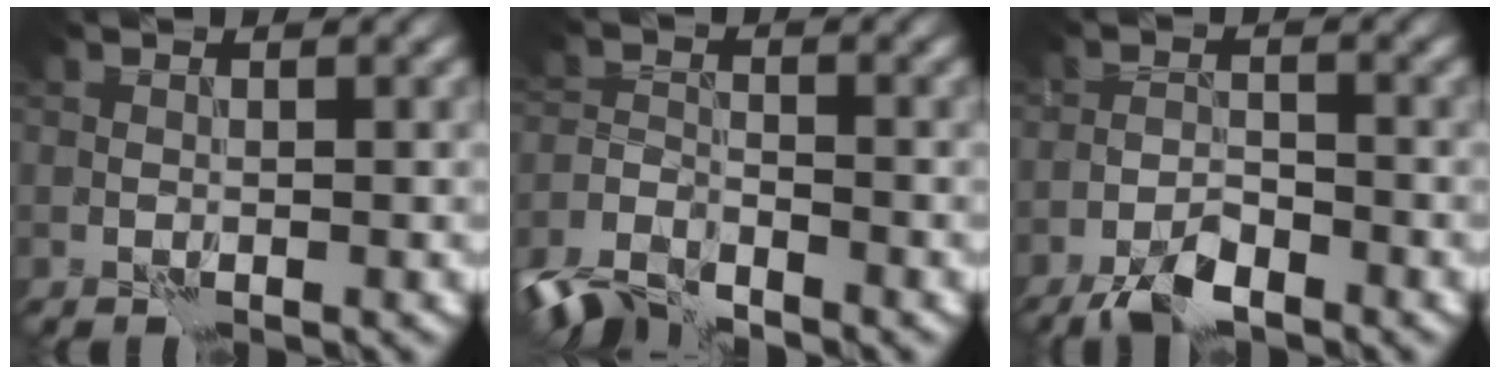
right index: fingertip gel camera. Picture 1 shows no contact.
{"total": 5.3, "force": [-4.5, 1.8, 2.1], "torque": [-0.042, -0.010, -0.097]}
{"total": 4.2, "force": [-3.2, 1.5, 2.2], "torque": [-0.042, 0.000, -0.066]}